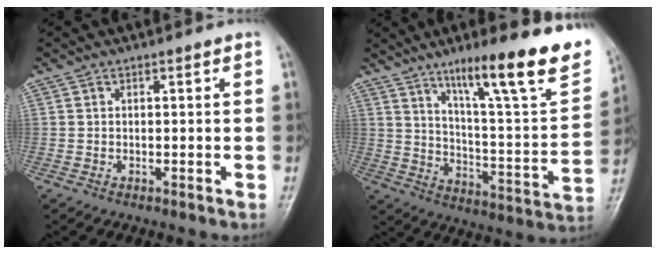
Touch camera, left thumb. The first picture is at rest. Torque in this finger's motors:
{"motor_torque": [1.17, 1.11, 1.49, -1.28, 0.13]}